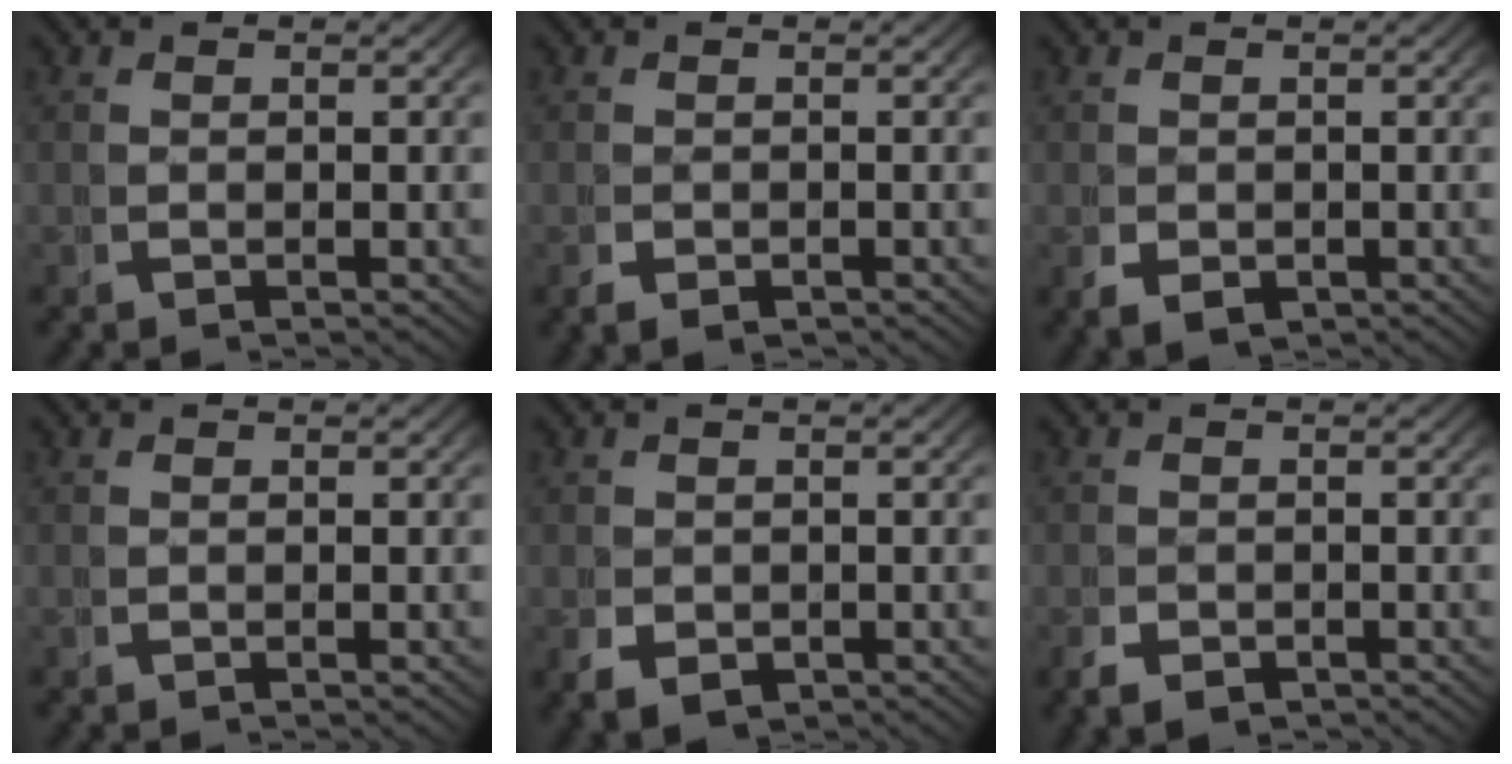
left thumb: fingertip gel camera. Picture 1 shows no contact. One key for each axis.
{"total": 1.6, "fx": -0.7, "fy": 1.2, "fz": 0.9, "tx": -0.020, "ty": -0.013, "tz": -0.006}
{"total": 2.6, "fx": -0.5, "fy": 2.1, "fz": 1.6, "tx": -0.038, "ty": -0.021, "tz": 0.003}
{"total": 0.0}
{"total": 3.1, "fx": -0.8, "fy": 2.4, "fz": 1.7, "tx": -0.042, "ty": -0.023, "tz": 0.001}
{"total": 2.1, "fx": -1.1, "fy": 1.4, "fz": 1.0, "tx": -0.019, "ty": -0.011, "tz": -0.016}